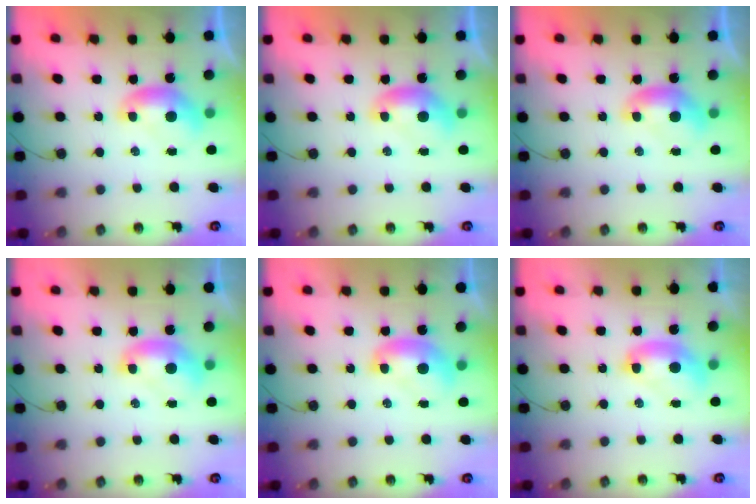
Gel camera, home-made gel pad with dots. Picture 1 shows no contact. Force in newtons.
{"total": 0.0}
{"total": 0.0}
{"total": 1.4, "press": 1.4, "slide": 0.1}
{"total": 1.9, "press": 1.9, "slide": 0.2}
{"total": 2.6, "press": 2.6, "slide": 0.1}